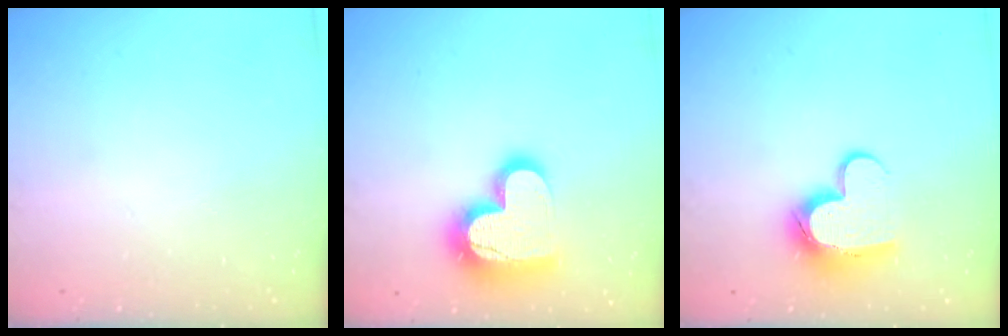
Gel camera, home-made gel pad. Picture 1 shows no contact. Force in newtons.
{"total": 17.8, "press": 17.7, "slide": 1.5}
{"total": 11.7, "press": 11.7, "slide": 1.0}